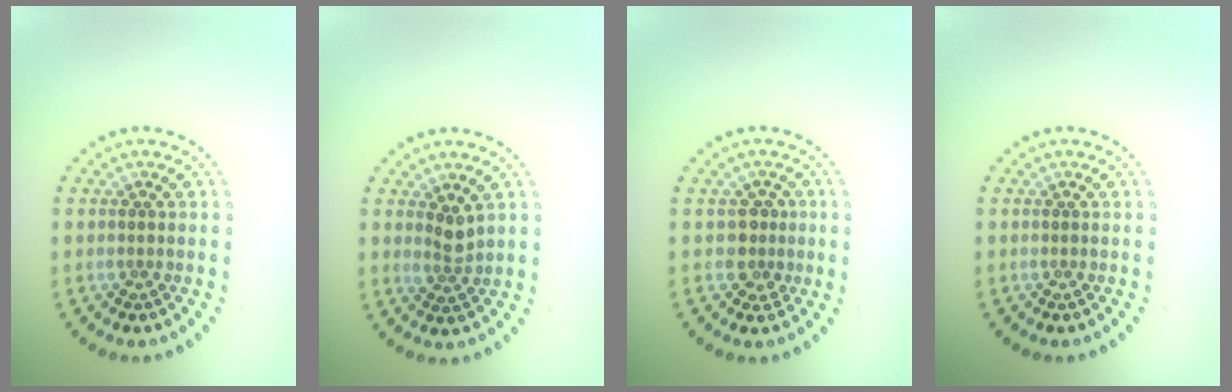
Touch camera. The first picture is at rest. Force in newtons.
{"total": 1.7, "press": 1.3, "slide": 1.1}
{"total": 2.0, "press": 1.7, "slide": 1.1}
{"total": 0.0}